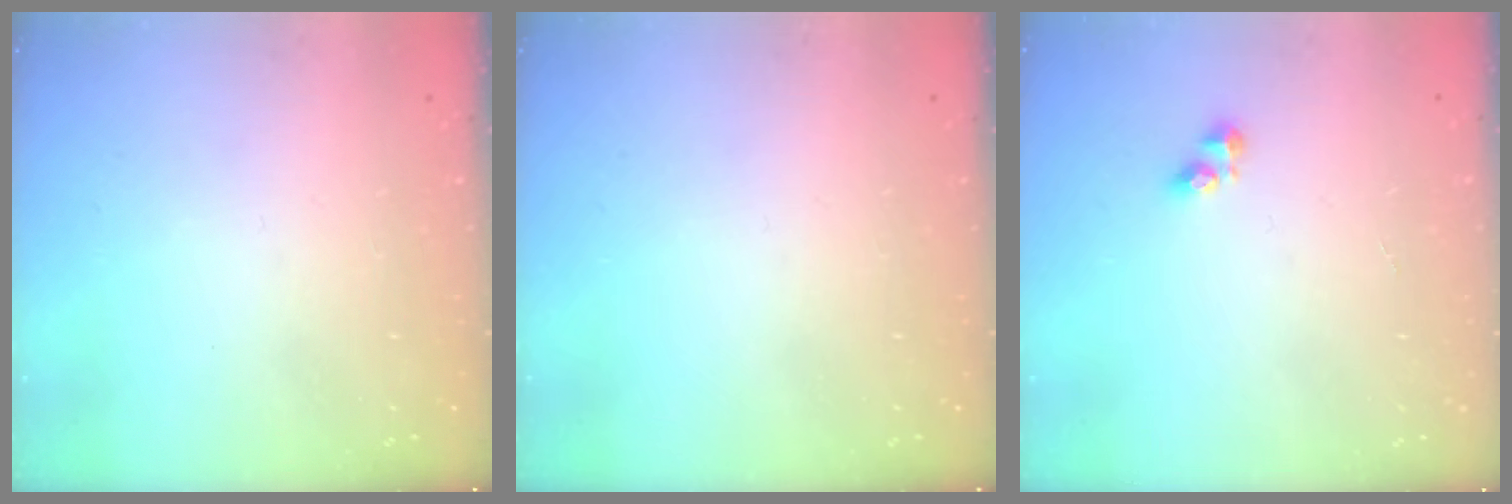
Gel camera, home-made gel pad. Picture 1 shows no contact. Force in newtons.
{"total": 0.0}
{"total": 3.5, "press": 3.5, "slide": 0.4}